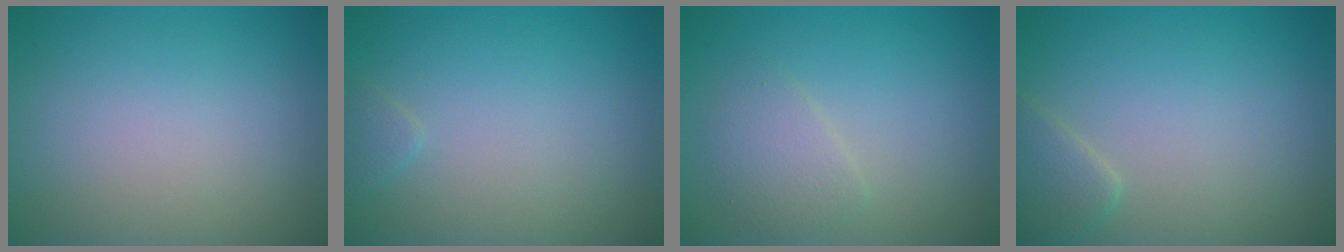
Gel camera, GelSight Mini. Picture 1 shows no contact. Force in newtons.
{"total": 0.7, "press": 0.7, "slide": 0.1}
{"total": 2.1, "press": 2.1, "slide": 0.0}
{"total": 1.9, "press": 1.9, "slide": 0.1}